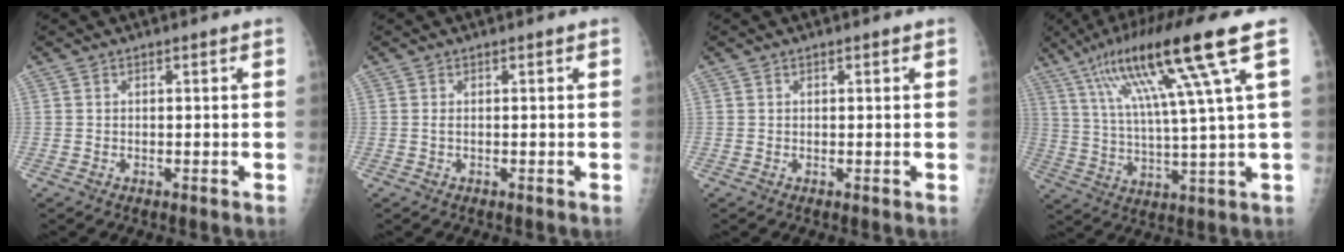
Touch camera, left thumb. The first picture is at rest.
{"total": 0.7, "force": [0.0, 0.2, 0.7], "torque": [-0.017, 0.003, 0.002]}
{"total": 0.6, "force": [0.3, 0.3, 0.5], "torque": [-0.006, 0.000, 0.003]}
{"total": 18.1, "force": [8.2, 0.6, 16.2], "torque": [-0.287, -0.008, 0.139]}